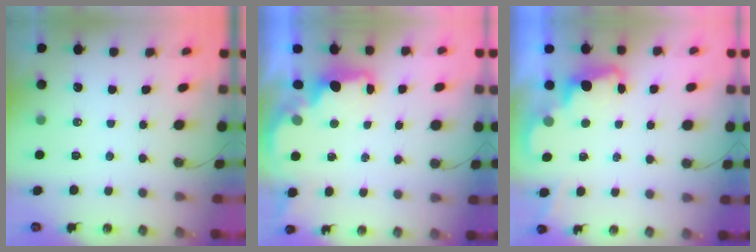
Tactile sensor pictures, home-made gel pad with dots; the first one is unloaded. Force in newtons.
{"total": 2.0, "press": 1.8, "slide": 0.7}
{"total": 2.3, "press": 2.2, "slide": 0.5}